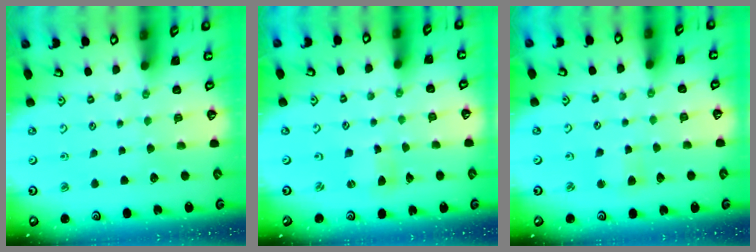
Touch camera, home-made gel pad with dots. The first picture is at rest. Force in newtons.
{"total": 2.5, "press": 2.5, "slide": 0.2}
{"total": 3.2, "press": 3.1, "slide": 0.7}